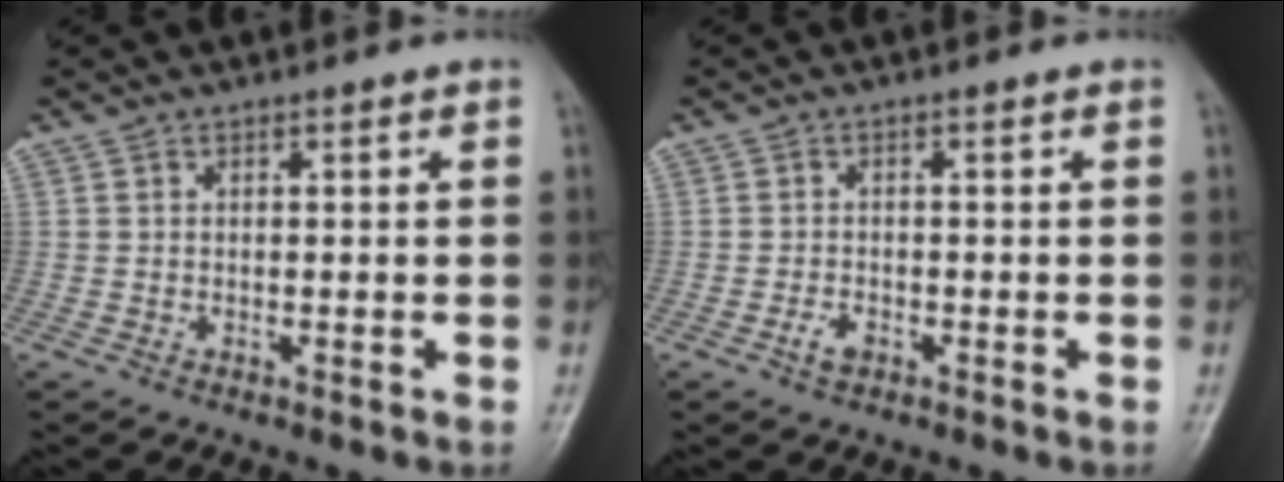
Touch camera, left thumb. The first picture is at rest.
{"total": 2.1, "force": [-1.1, 1.2, 1.3], "torque": [-0.025, 0.006, -0.020]}